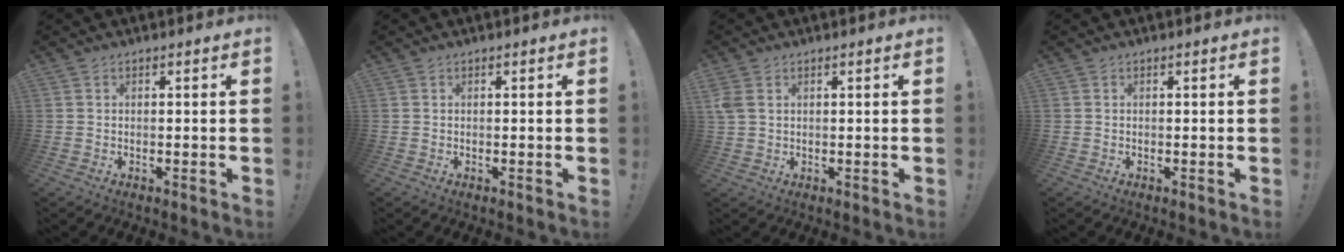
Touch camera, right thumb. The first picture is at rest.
{"total": 0.0}
{"total": 3.5, "force": [1.4, 2.4, 2.2], "torque": [-0.039, 0.001, 0.028]}
{"total": 0.0}